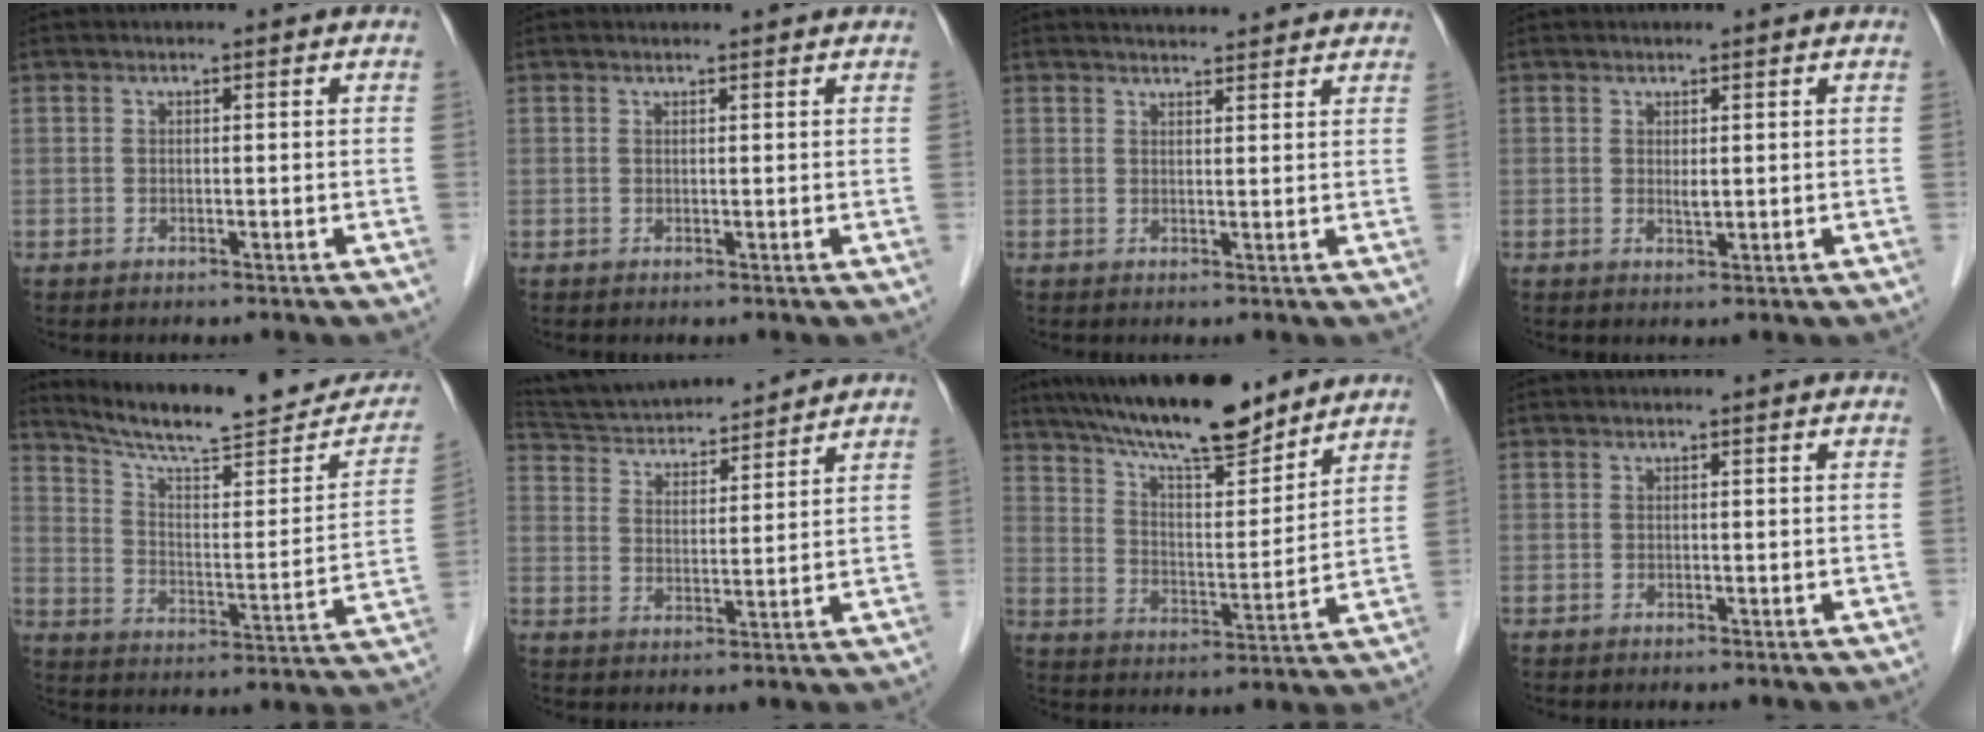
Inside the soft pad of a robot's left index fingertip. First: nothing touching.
{"total": 1.8, "force": [1.7, 0.0, 0.4], "torque": [-0.008, 0.008, 0.023]}
{"total": 6.9, "force": [6.5, 1.1, 1.9], "torque": [-0.024, 0.023, 0.073]}
{"total": 1.2, "force": [0.5, 0.3, 1.1], "torque": [-0.019, -0.002, 0.010]}
{"total": 21.8, "force": [19.3, 3.8, 9.4], "torque": [-0.133, -0.017, 0.271]}
{"total": 15.9, "force": [14.8, 2.4, 5.2], "torque": [-0.094, 0.031, 0.247]}
{"total": 16.7, "force": [14.2, 2.8, 8.3], "torque": [-0.140, 0.011, 0.238]}
{"total": 0.0}